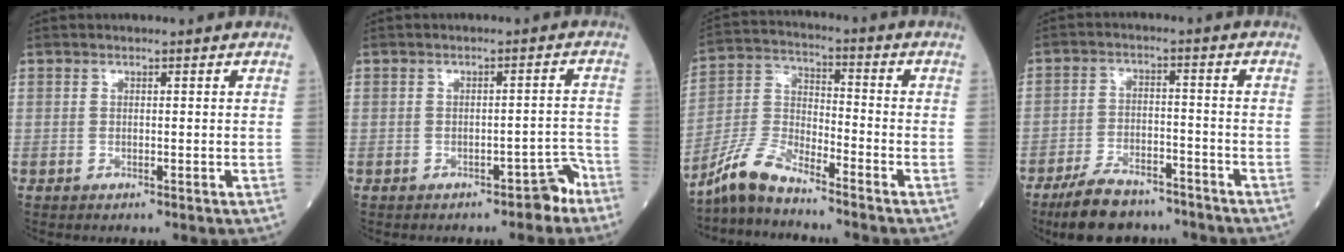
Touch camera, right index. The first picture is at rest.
{"total": 3.4, "force": [-2.6, 1.2, 1.8], "torque": [-0.014, 0.017, -0.033]}
{"total": 8.1, "force": [-7.2, 1.4, 3.4], "torque": [-0.084, 0.004, -0.144]}
{"total": 10.7, "force": [-8.9, 3.9, 4.6], "torque": [-0.084, -0.004, -0.147]}